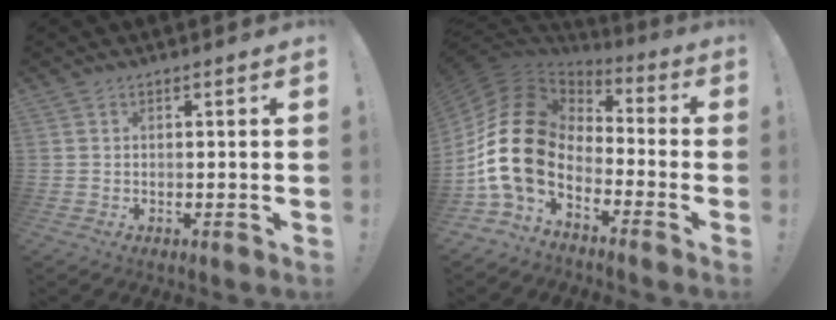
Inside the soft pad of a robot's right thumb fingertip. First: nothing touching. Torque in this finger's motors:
{"motor_torque": [2.49, 2.52, 1.46, -1.31, 0.26]}